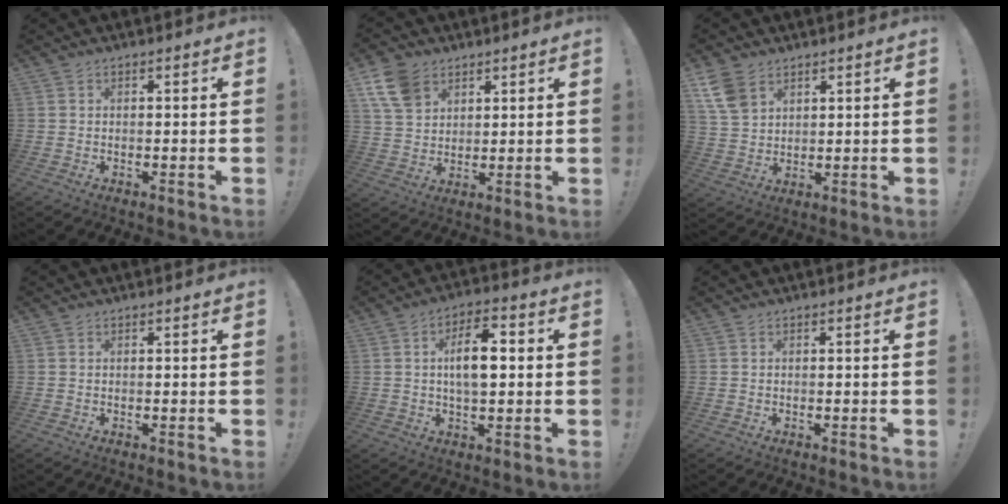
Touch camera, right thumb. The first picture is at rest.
{"total": 10.8, "force": [6.2, 7.3, 5.0], "torque": [-0.099, -0.023, 0.124]}
{"total": 8.6, "force": [5.1, 5.4, 4.3], "torque": [-0.085, -0.017, 0.104]}
{"total": 0.0}
{"total": 10.0, "force": [1.0, 5.1, 8.5], "torque": [-0.142, 0.003, 0.011]}
{"total": 0.0}